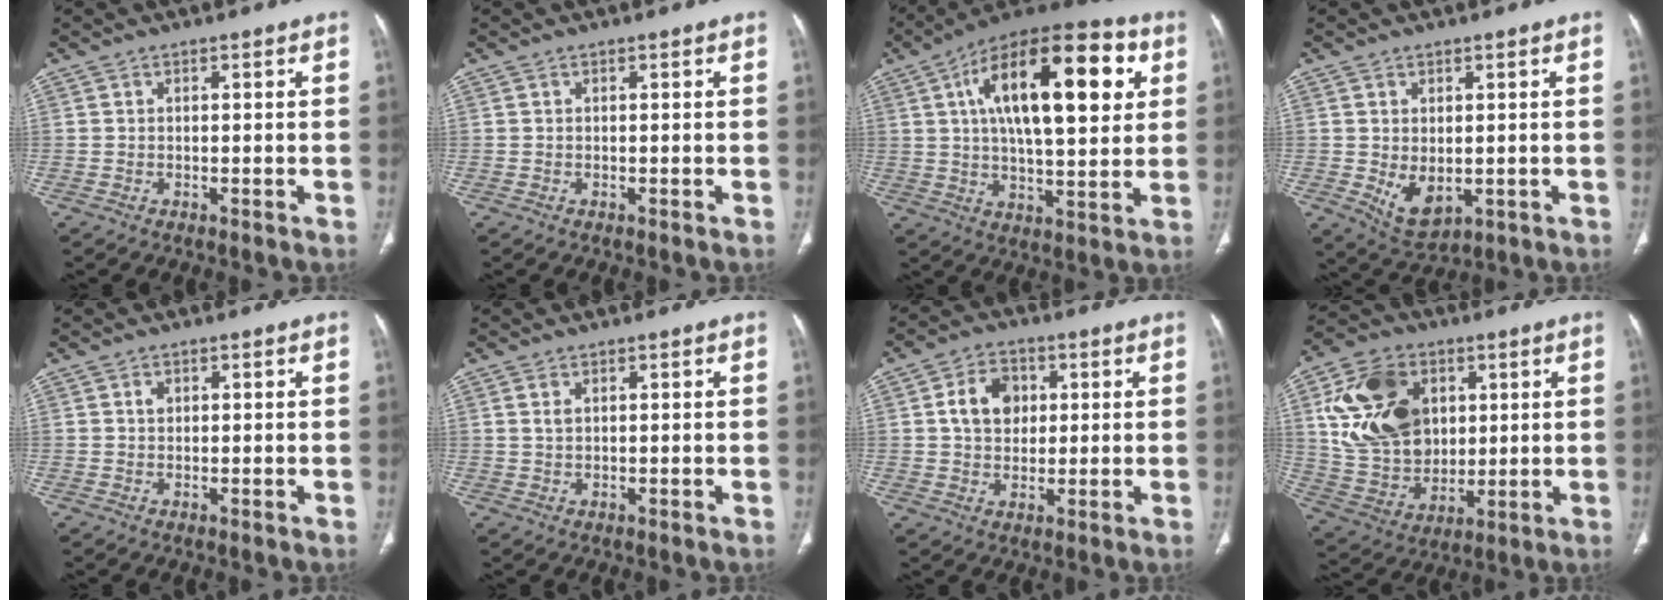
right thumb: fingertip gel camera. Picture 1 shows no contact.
{"total": 0.0}
{"total": 24.9, "force": [6.9, 10.4, 21.6], "torque": [-0.319, 0.008, 0.098]}
{"total": 6.3, "force": [-0.6, 4.0, 4.8], "torque": [-0.072, -0.013, 0.011]}
{"total": 1.2, "force": [0.4, 1.0, 0.6], "torque": [-0.004, 0.002, 0.005]}
{"total": 1.5, "force": [0.7, 0.8, 1.2], "torque": [-0.027, 0.003, 0.019]}
{"total": 8.1, "force": [1.7, 6.2, 4.9], "torque": [-0.057, 0.002, 0.026]}
{"total": 20.0, "force": [5.4, 14.8, 12.3], "torque": [-0.204, -0.007, 0.112]}